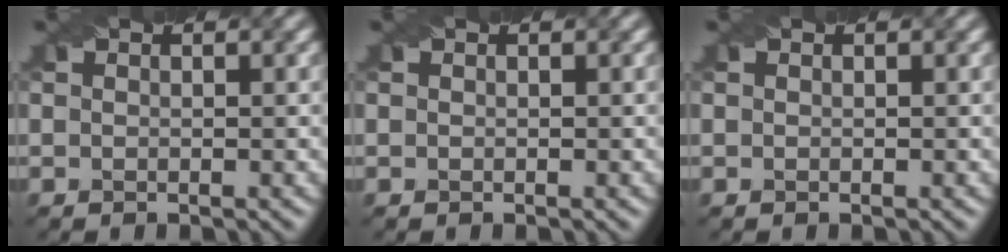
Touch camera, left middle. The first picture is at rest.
{"total": 0.0}
{"total": 0.0}